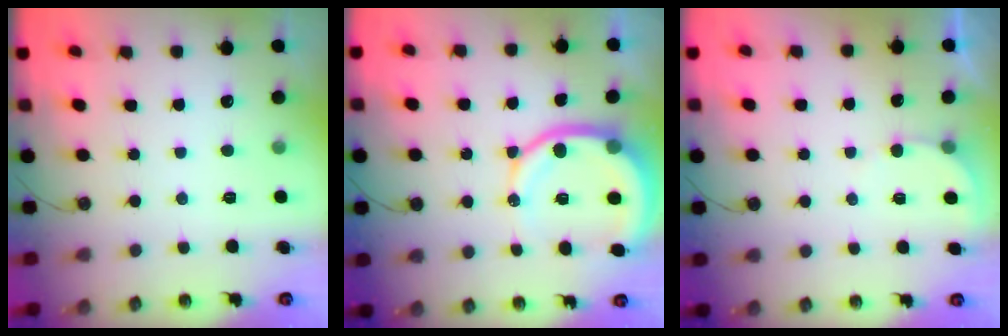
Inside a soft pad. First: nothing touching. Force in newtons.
{"total": 12.9, "press": 12.8, "slide": 1.6}
{"total": 2.9, "press": 2.9, "slide": 0.3}